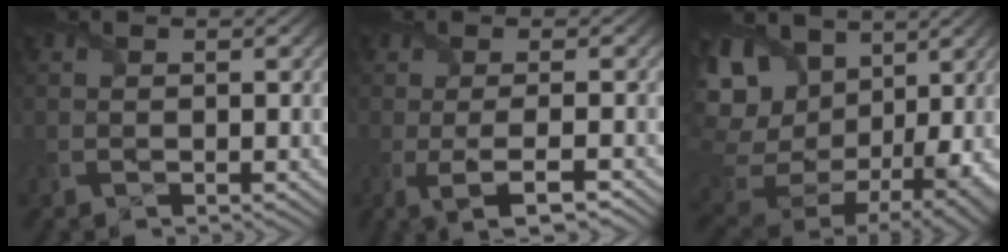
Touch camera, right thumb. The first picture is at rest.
{"total": 3.8, "force": [-1.3, 0.4, 3.5], "torque": [-0.062, 0.003, -0.029]}
{"total": 17.6, "force": [6.9, 11.7, 11.1], "torque": [-0.281, 0.018, 0.149]}